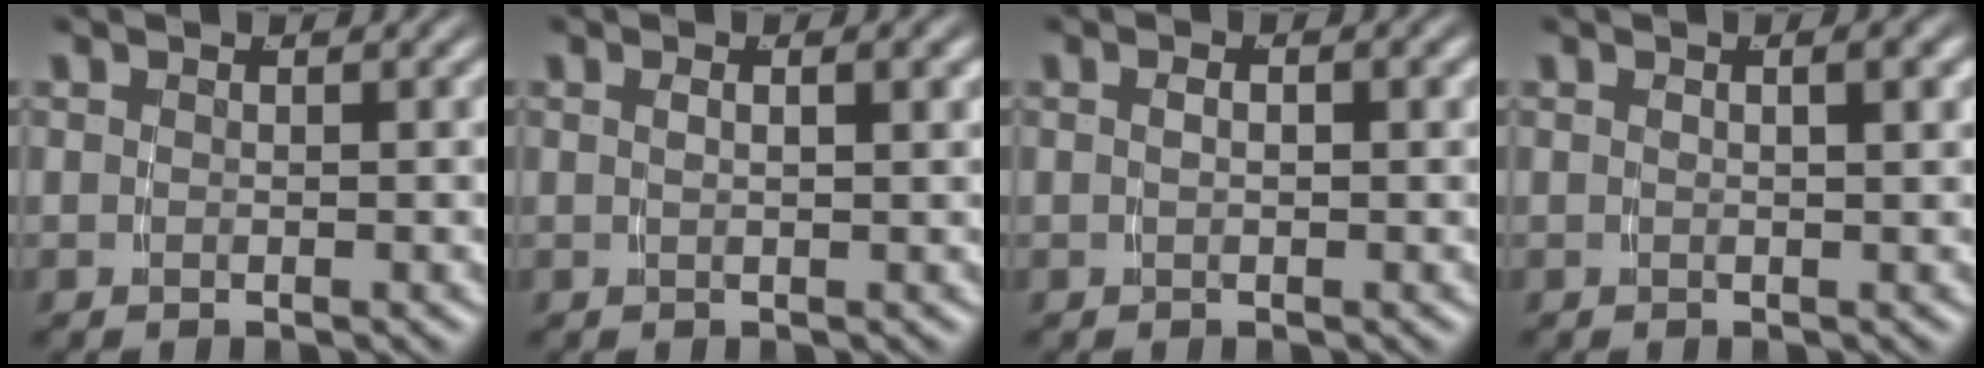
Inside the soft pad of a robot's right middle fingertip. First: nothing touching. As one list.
[{"total": 1.3, "force": [0.2, -0.6, 1.1], "torque": [-0.013, 0.002, 0.008]}, {"total": 0.9, "force": [-0.2, -0.3, 0.9], "torque": [-0.009, 0.000, 0.002]}, {"total": 1.2, "force": [0.2, -0.6, 1.0], "torque": [-0.012, 0.002, 0.009]}]